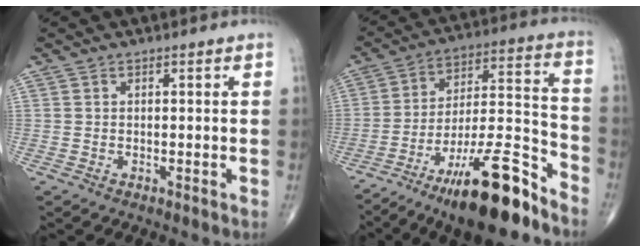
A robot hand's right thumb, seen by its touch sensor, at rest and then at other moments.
{"total": 20.3, "force": [-13.7, 4.7, 14.2], "torque": [-0.218, 0.087, -0.226]}